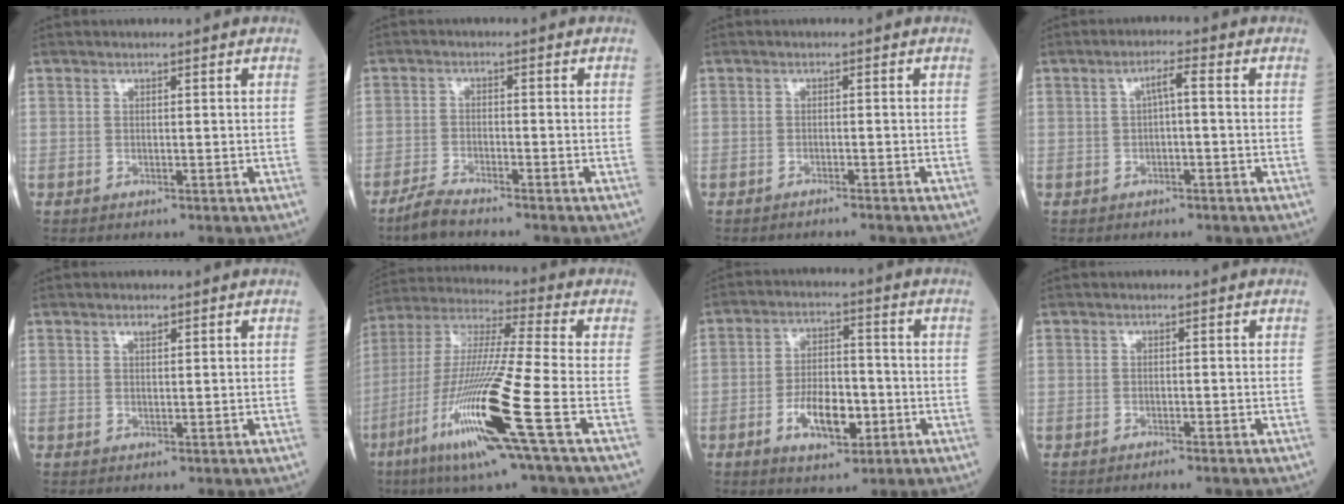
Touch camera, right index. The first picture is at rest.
{"total": 3.5, "force": [-3.2, 0.1, 1.4], "torque": [-0.035, -0.011, -0.065]}
{"total": 2.6, "force": [-2.4, -0.3, 0.9], "torque": [-0.012, 0.002, -0.030]}
{"total": 2.5, "force": [0.0, 0.3, 2.5], "torque": [-0.042, 0.011, 0.000]}
{"total": 1.0, "force": [0.7, 0.4, 0.7], "torque": [-0.013, 0.000, 0.011]}
{"total": 19.4, "force": [-7.8, -0.9, 17.8], "torque": [-0.383, -0.038, -0.157]}
{"total": 8.3, "force": [-3.0, 3.6, 6.9], "torque": [-0.128, 0.005, -0.051]}
{"total": 1.9, "force": [-1.7, -0.1, 1.0], "torque": [-0.011, 0.000, -0.020]}